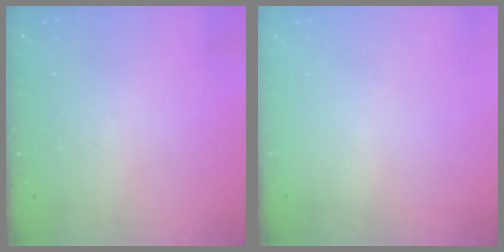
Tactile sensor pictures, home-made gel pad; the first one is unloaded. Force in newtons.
{"total": 0.0}